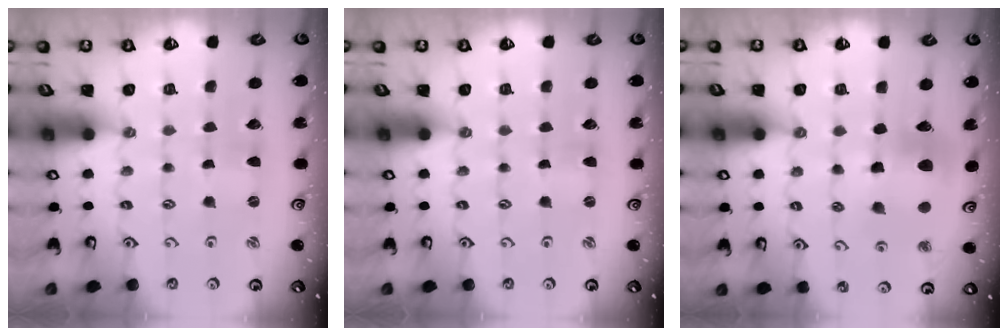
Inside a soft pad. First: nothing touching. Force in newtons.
{"total": 0.0}
{"total": 9.7, "press": 9.6, "slide": 1.3}